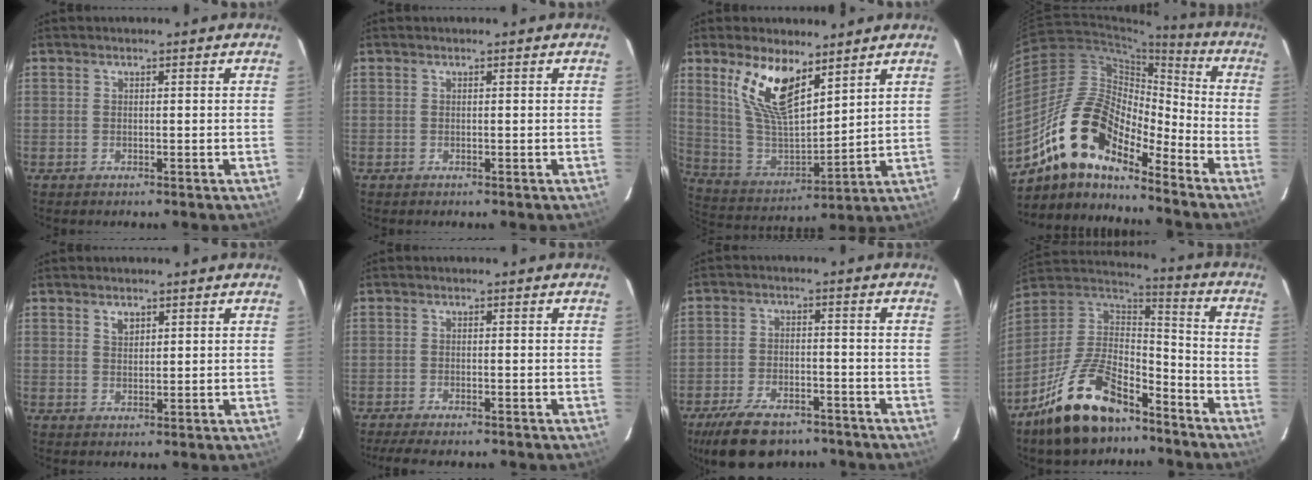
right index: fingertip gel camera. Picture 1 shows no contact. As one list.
[{"total": 0.0}, {"total": 14.6, "force": [8.6, 5.9, 10.2], "torque": [-0.206, 0.002, 0.182]}, {"total": 16.4, "force": [-12.5, 6.0, 8.9], "torque": [-0.153, 0.002, -0.246]}, {"total": 1.9, "force": [1.2, 1.2, 0.9], "torque": [-0.013, 0.004, 0.022]}, {"total": 7.1, "force": [-6.1, 1.3, 3.4], "torque": [-0.080, -0.023, -0.098]}, {"total": 13.9, "force": [-10.4, 6.4, 6.8], "torque": [-0.155, -0.008, -0.162]}, {"total": 21.4, "force": [-14.5, 9.6, 12.5], "torque": [-0.263, 0.003, -0.245]}]